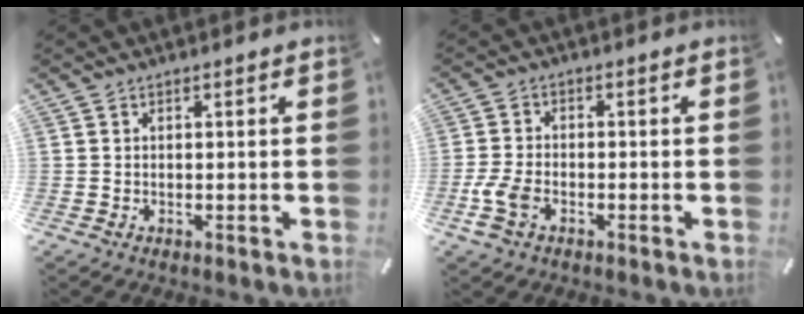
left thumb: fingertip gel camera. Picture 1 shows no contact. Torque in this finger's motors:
{"motor_torque": [1.51, 2.48, 0.37, 0.32, 0.52]}